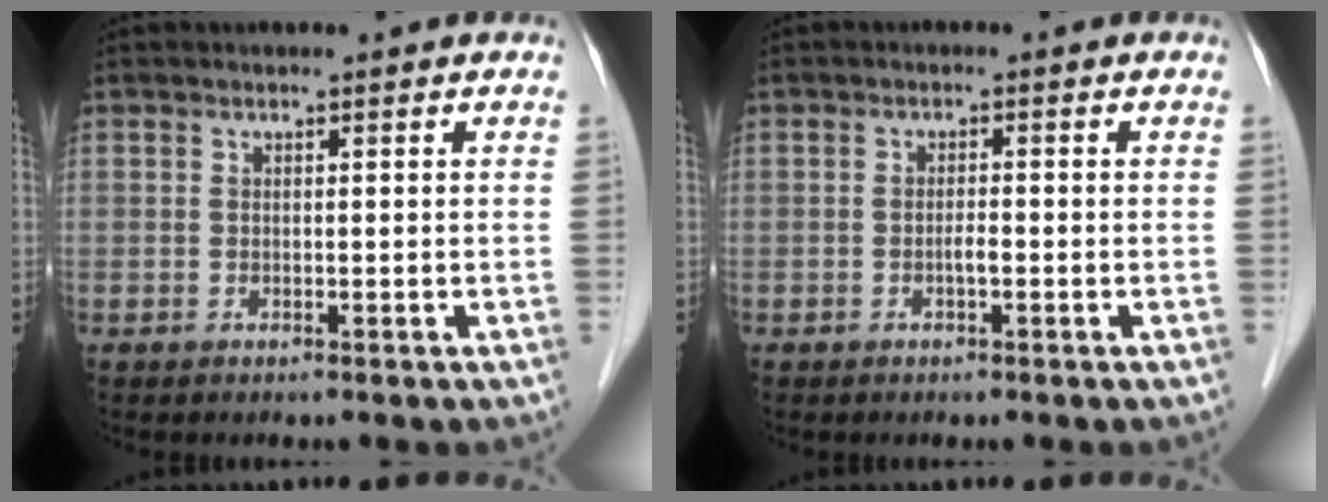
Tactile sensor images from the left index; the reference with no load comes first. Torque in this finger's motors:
{"motor_torque": [0.48, 0.37, 0.04, 0.00]}